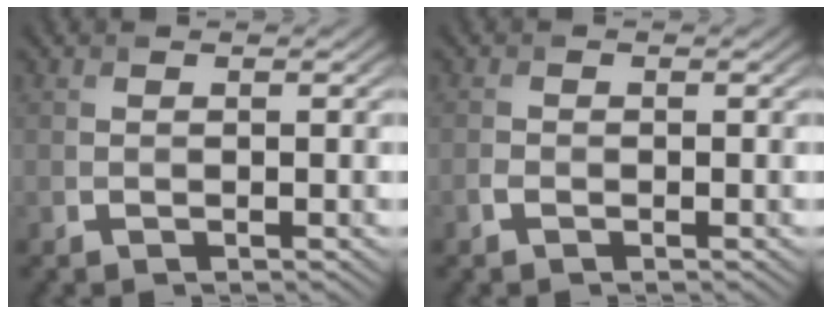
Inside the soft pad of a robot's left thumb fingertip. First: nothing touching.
{"total": 0.9, "force": [-0.7, 0.5, 0.4], "torque": [-0.013, -0.002, -0.013]}